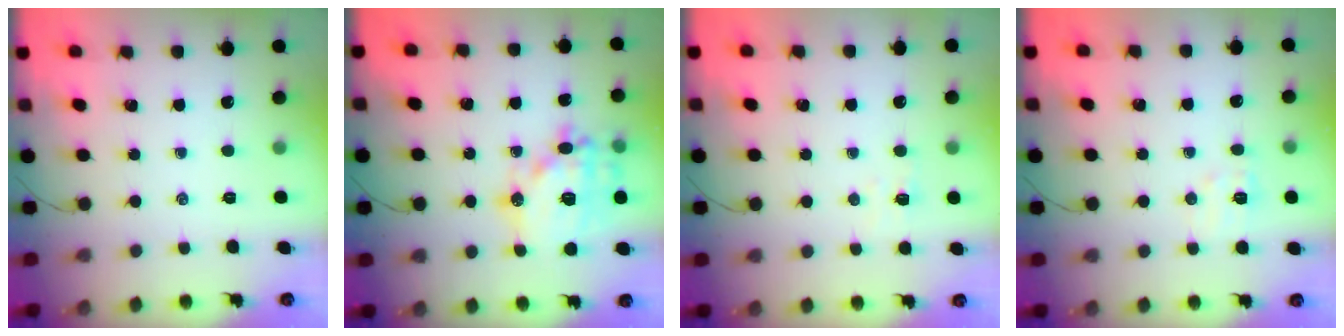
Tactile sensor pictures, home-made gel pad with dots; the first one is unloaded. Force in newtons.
{"total": 18.1, "press": 17.9, "slide": 2.3}
{"total": 2.9, "press": 2.8, "slide": 0.8}
{"total": 5.7, "press": 5.5, "slide": 1.4}